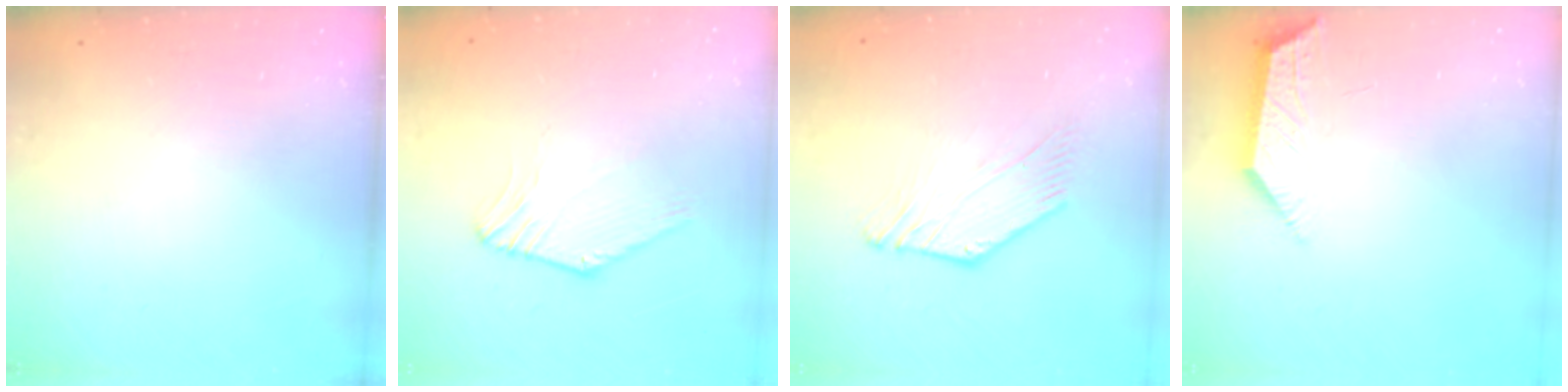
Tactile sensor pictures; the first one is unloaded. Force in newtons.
{"total": 0.5, "press": 0.5, "slide": 0.3}
{"total": 4.2, "press": 4.1, "slide": 0.9}
{"total": 2.3, "press": 2.2, "slide": 0.5}